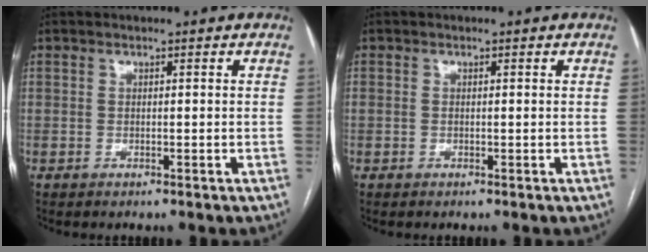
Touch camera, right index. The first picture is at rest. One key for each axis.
{"total": 0.0}